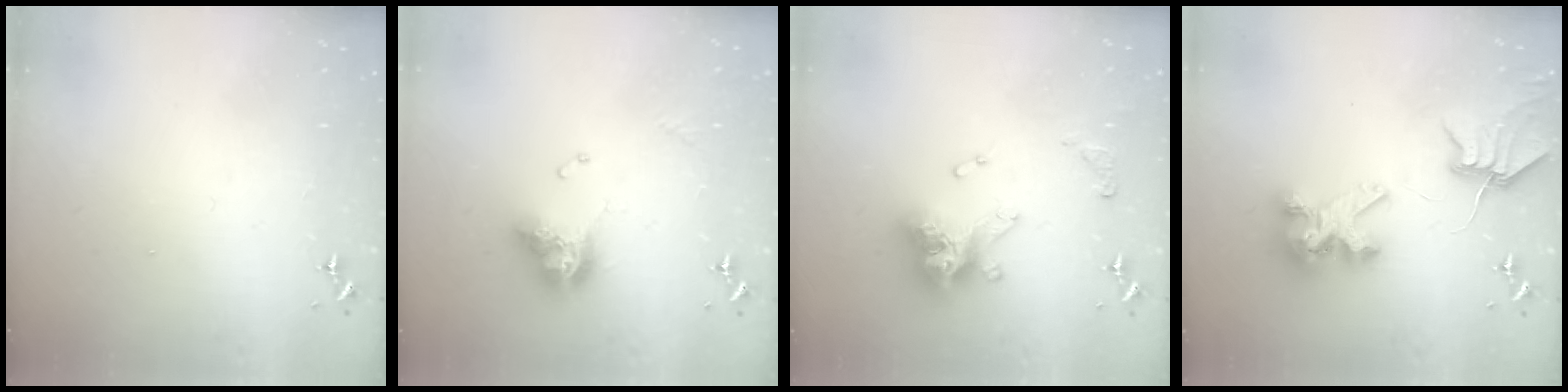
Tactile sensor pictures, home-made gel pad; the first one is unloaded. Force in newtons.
{"total": 11.1, "press": 11.1, "slide": 1.0}
{"total": 15.1, "press": 15.0, "slide": 1.7}
{"total": 9.0, "press": 8.9, "slide": 1.3}